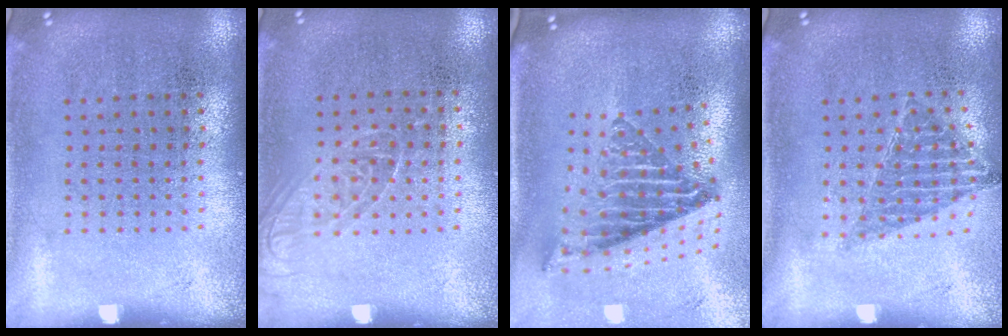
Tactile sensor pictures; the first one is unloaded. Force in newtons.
{"total": 1.1, "press": 0.9, "slide": 0.5}
{"total": 2.1, "press": 1.5, "slide": 1.6}
{"total": 0.9, "press": 0.9, "slide": 0.1}